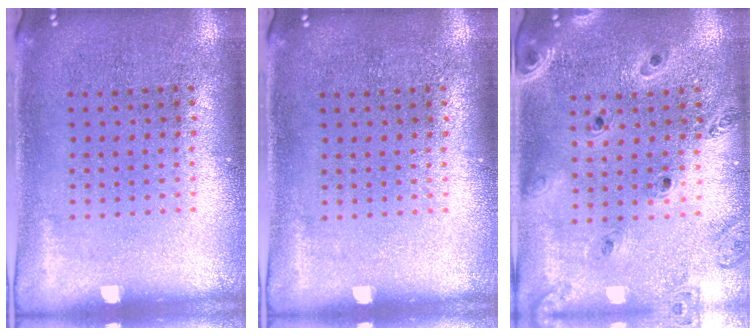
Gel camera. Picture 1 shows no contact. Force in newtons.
{"total": 0.0}
{"total": 1.4, "press": 1.4, "slide": 0.2}